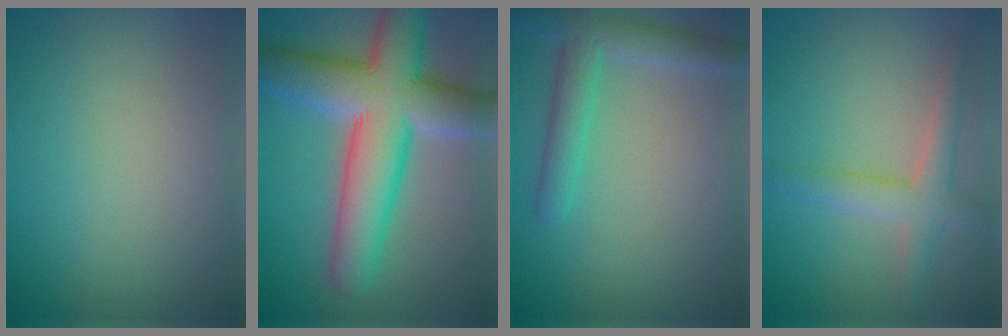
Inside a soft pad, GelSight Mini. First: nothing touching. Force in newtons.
{"total": 11.2, "press": 11.1, "slide": 0.7}
{"total": 3.8, "press": 3.8, "slide": 0.3}
{"total": 3.3, "press": 3.3, "slide": 0.2}